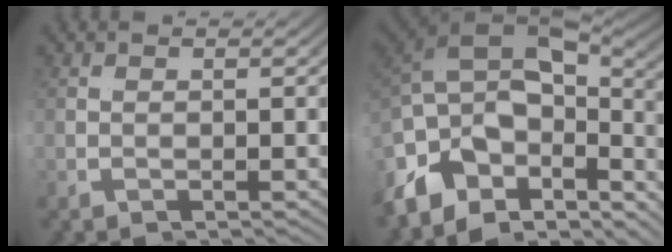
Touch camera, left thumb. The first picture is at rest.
{"total": 11.1, "force": [0.7, 5.3, 9.7], "torque": [-0.184, 0.021, 0.000]}